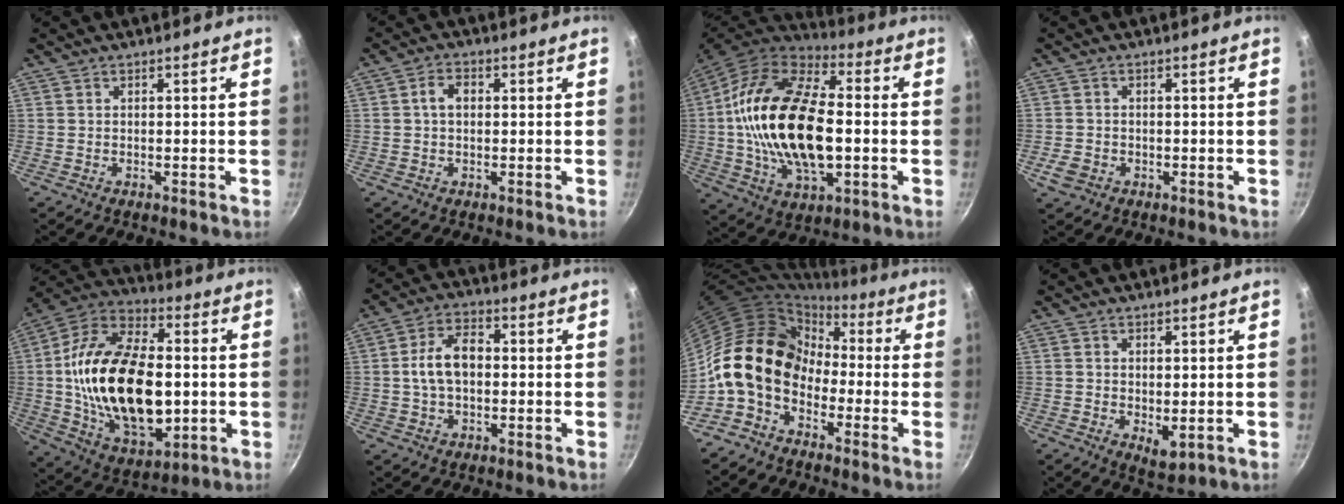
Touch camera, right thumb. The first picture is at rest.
{"total": 3.5, "force": [0.3, 2.5, 2.5], "torque": [-0.033, 0.010, 0.000]}
{"total": 25.1, "force": [-0.4, 13.6, 21.1], "torque": [-0.386, 0.019, -0.014]}
{"total": 3.4, "force": [-1.2, 2.7, 1.6], "torque": [-0.029, 0.007, -0.018]}
{"total": 28.3, "force": [-0.6, 16.4, 23.1], "torque": [-0.404, 0.012, -0.009]}
{"total": 8.8, "force": [0.1, 5.6, 6.8], "torque": [-0.108, 0.024, -0.006]}
{"total": 14.2, "force": [-2.4, 10.7, 9.1], "torque": [-0.123, 0.043, -0.064]}
{"total": 3.7, "force": [0.4, 2.1, 3.0], "torque": [-0.044, -0.018, 0.008]}